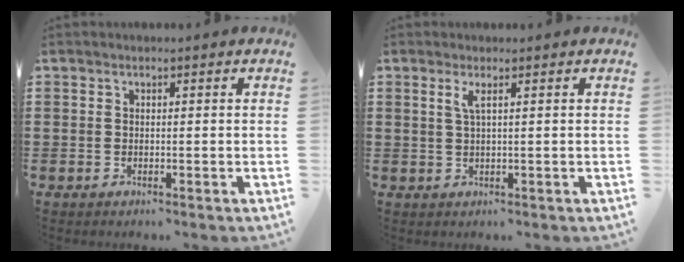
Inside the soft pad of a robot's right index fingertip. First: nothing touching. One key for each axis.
{"total": 1.8, "fx": 0.7, "fy": 0.0, "fz": 1.6, "tx": -0.035, "ty": -0.001, "tz": 0.011}